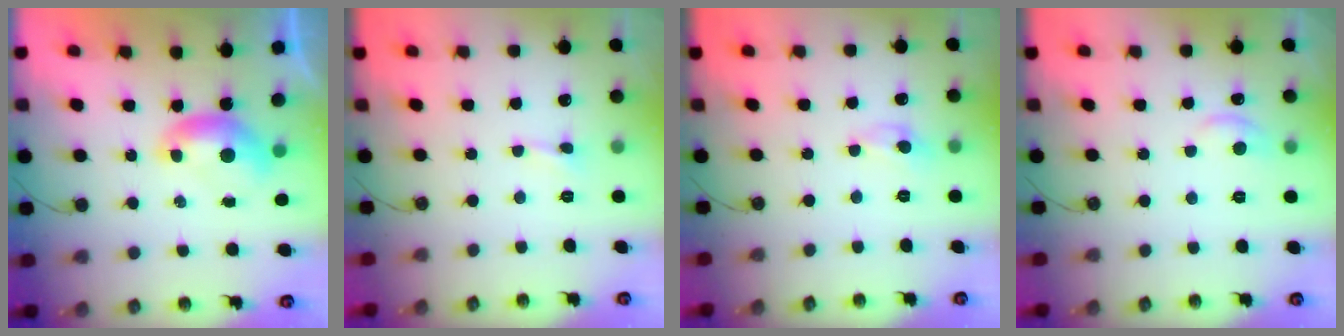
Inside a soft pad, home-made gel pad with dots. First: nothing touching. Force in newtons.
{"total": 1.3, "press": 1.2, "slide": 0.4}
{"total": 0.0}
{"total": 1.6, "press": 1.2, "slide": 1.1}